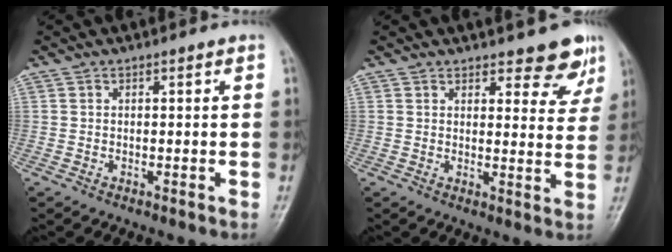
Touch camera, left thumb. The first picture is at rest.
{"total": 6.8, "force": [5.2, 2.7, 3.4], "torque": [-0.007, -0.035, 0.058]}